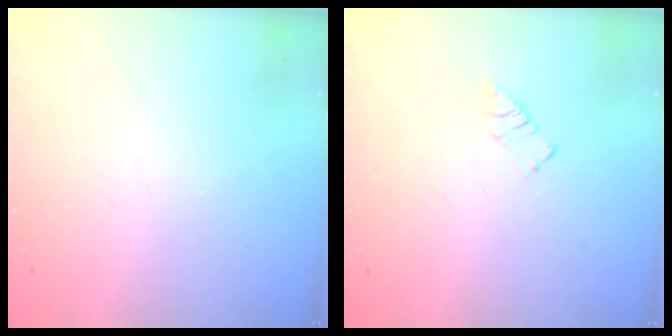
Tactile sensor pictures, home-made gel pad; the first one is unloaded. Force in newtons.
{"total": 3.3, "press": 3.3, "slide": 0.4}